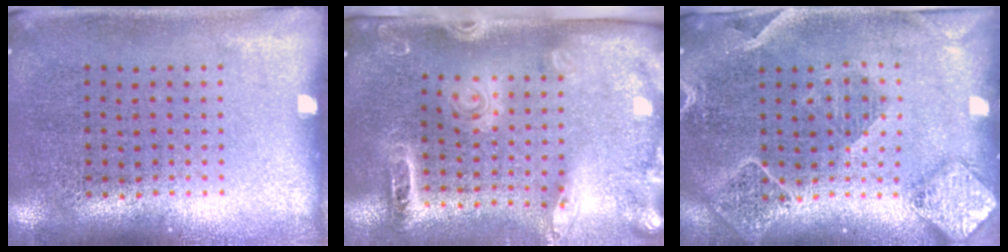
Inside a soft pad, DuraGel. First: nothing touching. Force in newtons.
{"total": 2.7, "press": 2.0, "slide": 1.8}
{"total": 2.3, "press": 2.1, "slide": 1.0}